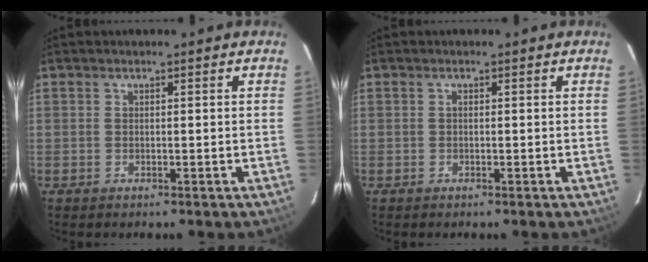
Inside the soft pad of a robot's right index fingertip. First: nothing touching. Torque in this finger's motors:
{"motor_torque": [0.30, 0.01, 0.09, 0.02]}